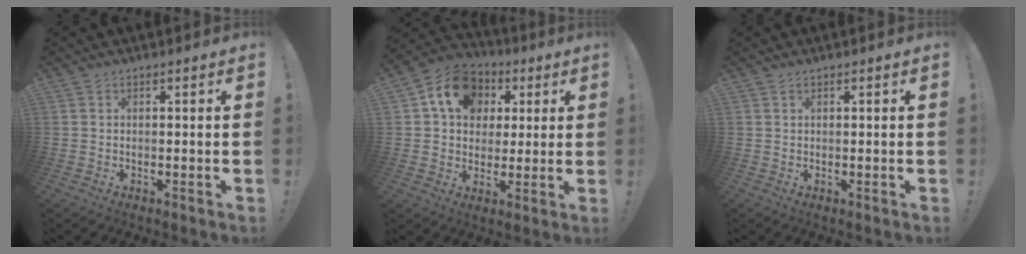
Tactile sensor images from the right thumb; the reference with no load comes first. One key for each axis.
{"total": 15.0, "fx": 5.0, "fy": 11.8, "fz": 7.7, "tx": -0.110, "ty": -0.010, "tz": 0.096}
{"total": 0.5, "fx": 0.5, "fy": 0.2, "fz": 0.1, "tx": -0.005, "ty": 0.002, "tz": 0.010}